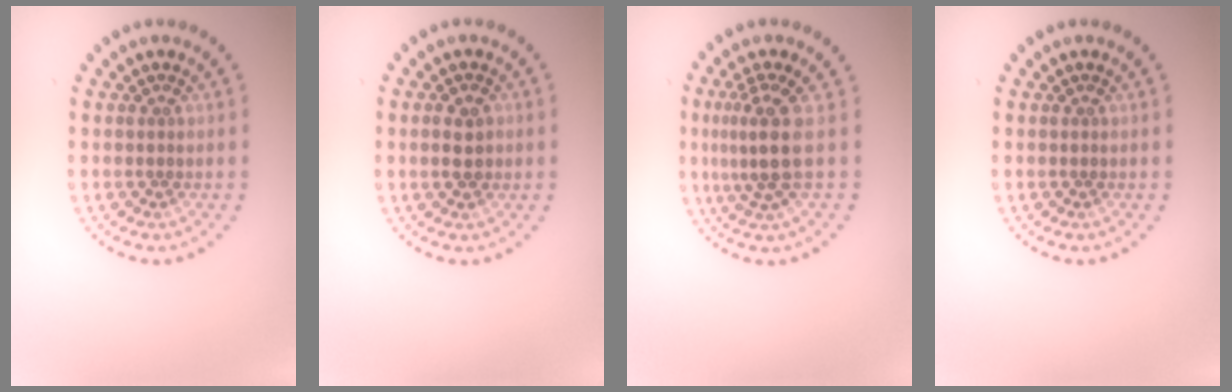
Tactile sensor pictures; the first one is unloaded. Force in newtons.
{"total": 2.2, "press": 2.2, "slide": 0.2}
{"total": 3.3, "press": 2.4, "slide": 2.3}
{"total": 0.0}